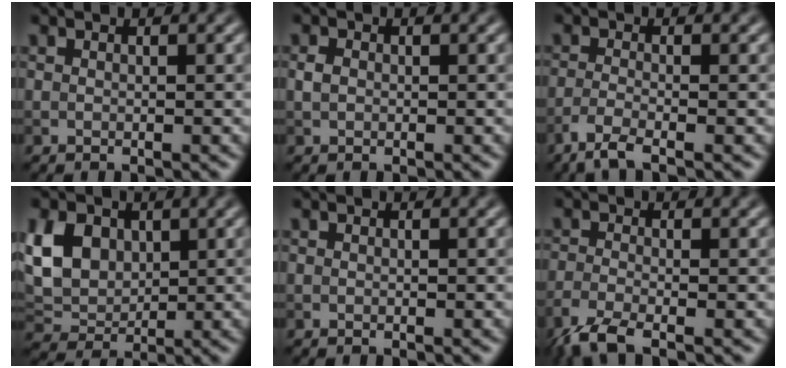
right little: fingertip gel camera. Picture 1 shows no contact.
{"total": 1.0, "force": [0.0, 0.8, 0.6], "torque": [-0.012, 0.000, -0.001]}
{"total": 2.8, "force": [-1.9, 0.5, 2.0], "torque": [-0.040, -0.006, -0.053]}
{"total": 6.3, "force": [1.6, 4.7, 3.9], "torque": [-0.090, 0.002, 0.028]}
{"total": 0.0}
{"total": 3.8, "force": [-2.8, 0.9, 2.4], "torque": [-0.055, -0.013, -0.068]}